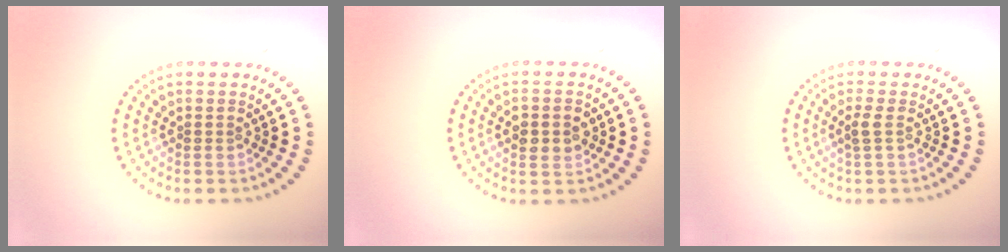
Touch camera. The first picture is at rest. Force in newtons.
{"total": 2.9, "press": 2.9, "slide": 0.1}
{"total": 1.2, "press": 1.1, "slide": 0.5}